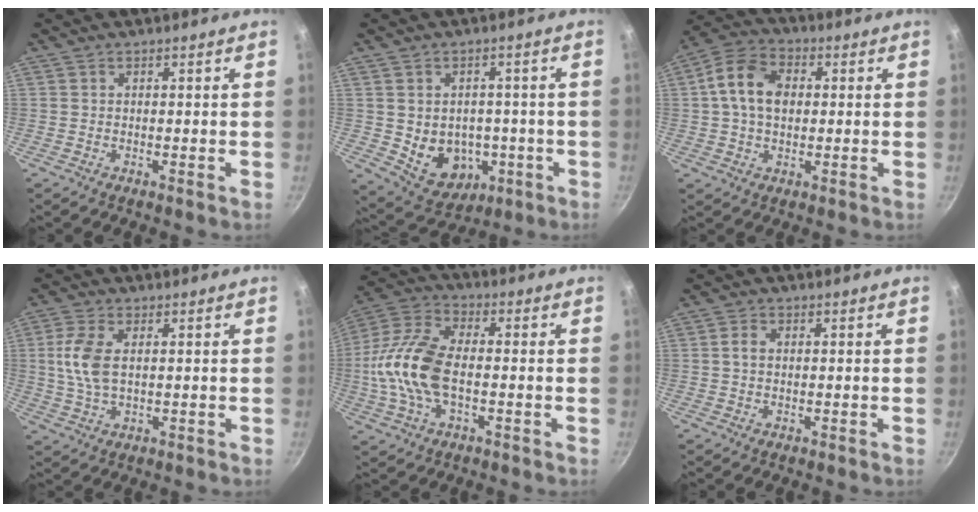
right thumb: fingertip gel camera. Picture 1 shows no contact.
{"total": 11.0, "force": [-1.8, 8.9, 6.3], "torque": [-0.059, 0.003, -0.005]}
{"total": 10.7, "force": [1.2, 7.6, 7.3], "torque": [-0.116, 0.019, 0.008]}
{"total": 7.5, "force": [1.0, 4.1, 6.2], "torque": [-0.131, 0.004, 0.019]}
{"total": 16.0, "force": [-1.8, 8.6, 13.4], "torque": [-0.263, 0.033, -0.051]}
{"total": 2.0, "force": [0.1, 1.4, 1.4], "torque": [-0.023, 0.006, 0.000]}